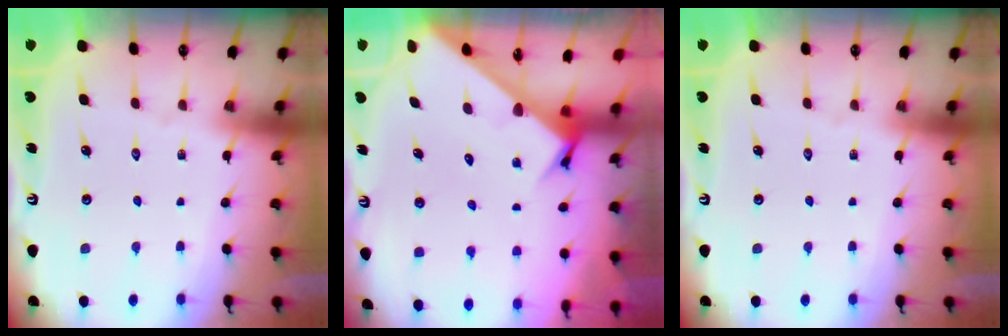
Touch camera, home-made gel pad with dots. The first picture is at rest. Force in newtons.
{"total": 3.6, "press": 3.6, "slide": 0.1}
{"total": 0.0}